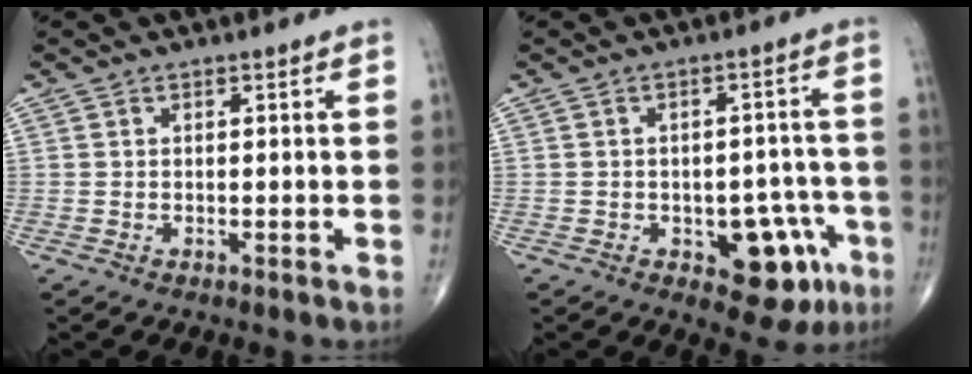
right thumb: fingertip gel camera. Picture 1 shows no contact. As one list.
[{"total": 10.6, "force": [-4.4, 5.8, 7.6], "torque": [-0.053, 0.030, -0.047]}]